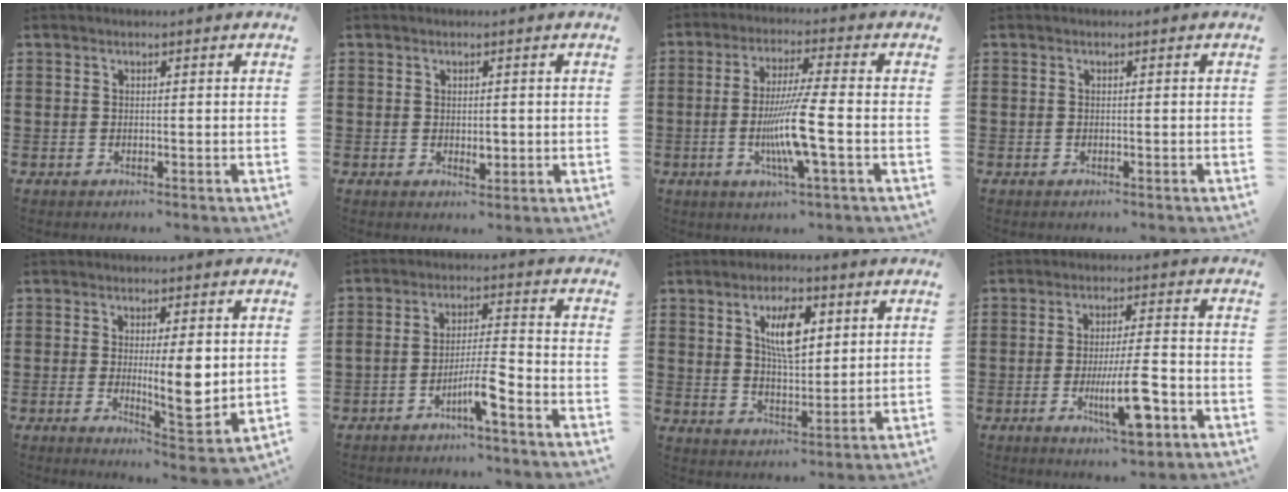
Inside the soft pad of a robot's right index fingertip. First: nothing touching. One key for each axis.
{"total": 2.0, "fx": -0.1, "fy": 1.0, "fz": 1.8, "tx": -0.024, "ty": -0.002, "tz": -0.003}
{"total": 9.3, "fx": -2.3, "fy": 0.2, "fz": 9.0, "tx": -0.179, "ty": -0.020, "tz": -0.049}
{"total": 0.0}
{"total": 7.6, "fx": 0.4, "fy": 2.0, "fz": 7.3, "tx": -0.108, "ty": -0.014, "tz": 0.007}
{"total": 6.3, "fx": -3.8, "fy": 0.5, "fz": 4.9, "tx": -0.094, "ty": -0.004, "tz": -0.071}
{"total": 7.6, "fx": 2.8, "fy": 3.2, "fz": 6.3, "tx": -0.117, "ty": 0.003, "tz": 0.045}
{"total": 10.4, "fx": -3.7, "fy": 2.2, "fz": 9.5, "tx": -0.174, "ty": -0.007, "tz": -0.063}